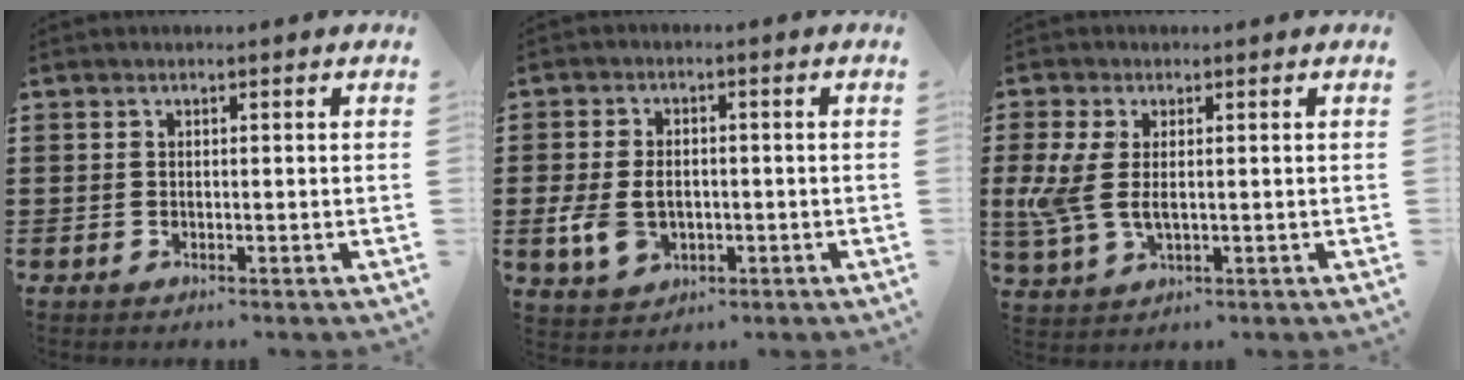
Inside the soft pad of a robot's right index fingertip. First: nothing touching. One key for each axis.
{"total": 5.4, "fx": -1.0, "fy": 4.0, "fz": 3.5, "tx": -0.080, "ty": 0.006, "tz": -0.021}
{"total": 5.6, "fx": 0.2, "fy": 3.0, "fz": 4.7, "tx": -0.120, "ty": -0.003, "tz": -0.001}